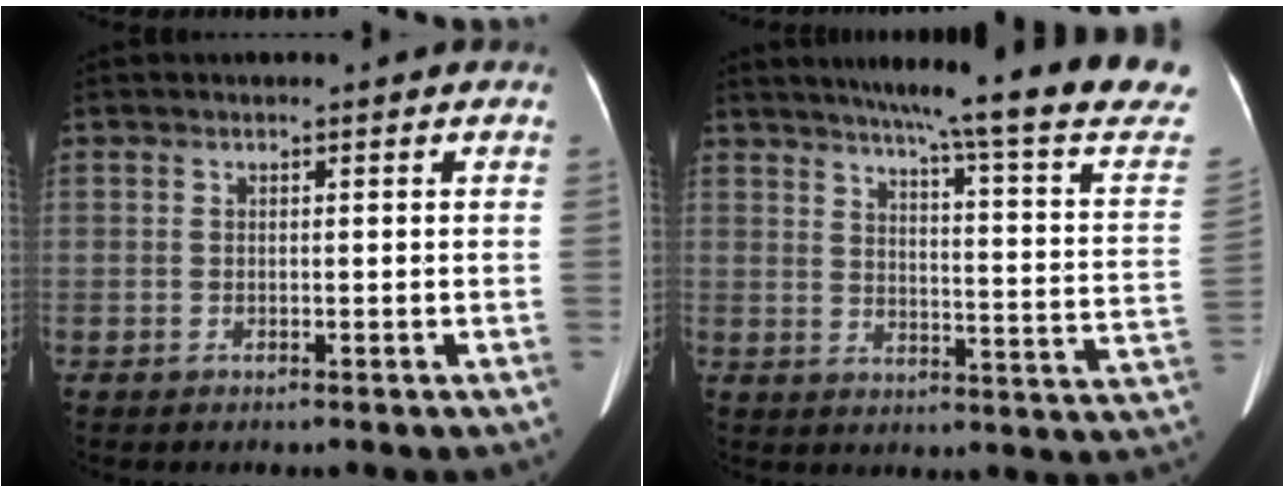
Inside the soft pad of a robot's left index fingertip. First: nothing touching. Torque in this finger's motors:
{"motor_torque": [0.70, -1.11, 0.22, 0.12]}